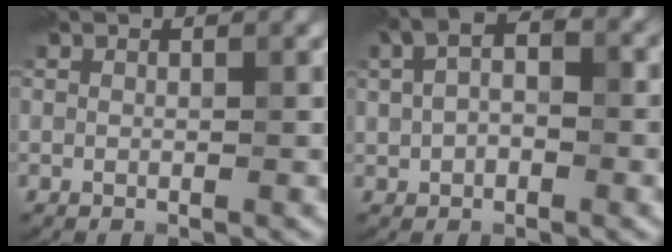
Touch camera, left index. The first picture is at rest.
{"total": 6.1, "force": [1.0, 3.8, 4.6], "torque": [-0.081, 0.022, 0.006]}